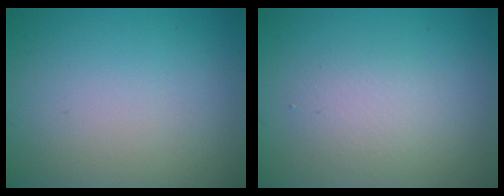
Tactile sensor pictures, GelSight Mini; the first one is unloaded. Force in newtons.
{"total": 2.3, "press": 2.3, "slide": 0.1}